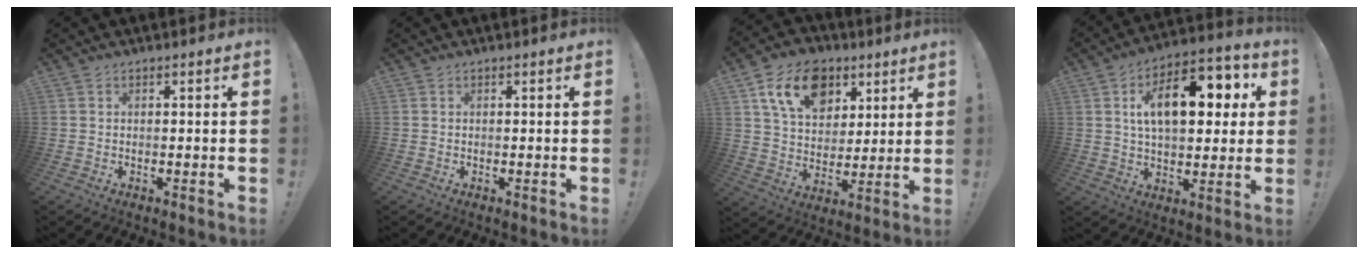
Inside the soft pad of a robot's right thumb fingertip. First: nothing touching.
{"total": 0.0}
{"total": 16.6, "force": [8.2, 11.3, 8.9], "torque": [-0.136, -0.030, 0.153]}
{"total": 17.4, "force": [4.6, 9.3, 13.9], "torque": [-0.207, 0.002, 0.076]}